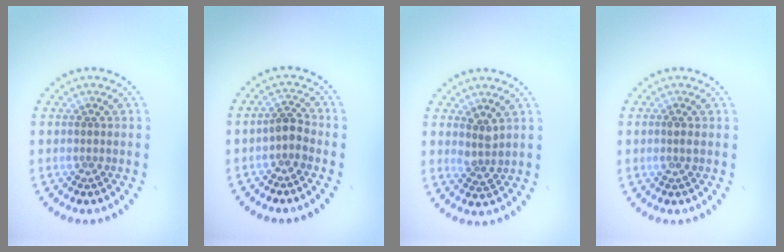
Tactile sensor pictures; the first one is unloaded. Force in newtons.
{"total": 1.7, "press": 1.4, "slide": 0.9}
{"total": 1.8, "press": 1.4, "slide": 1.2}
{"total": 0.8, "press": 0.7, "slide": 0.4}